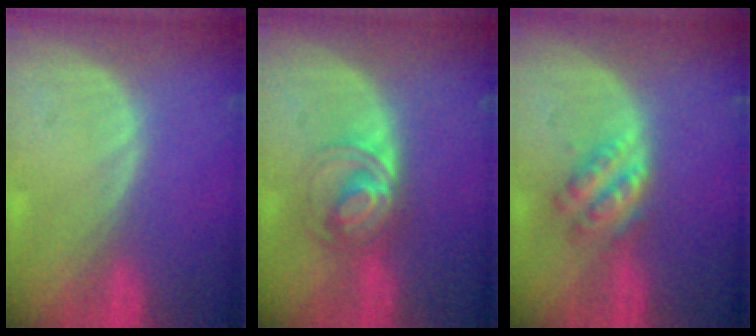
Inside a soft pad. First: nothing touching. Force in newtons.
{"total": 6.4, "press": 5.8, "slide": 2.8}
{"total": 5.1, "press": 4.8, "slide": 1.8}